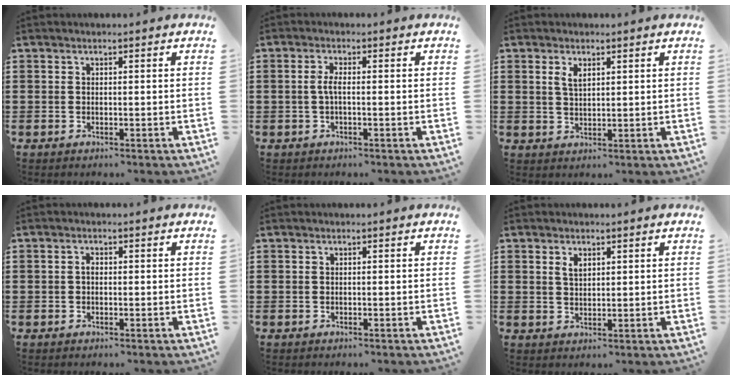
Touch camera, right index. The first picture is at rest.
{"total": 2.3, "force": [-0.4, 0.4, 2.2], "torque": [-0.057, -0.005, -0.014]}
{"total": 2.5, "force": [1.3, 1.2, 1.8], "torque": [-0.039, 0.004, 0.022]}
{"total": 1.0, "force": [-0.1, 0.6, 0.8], "torque": [-0.017, 0.001, -0.003]}
{"total": 0.0}
{"total": 1.9, "force": [1.0, 1.0, 1.3], "torque": [-0.028, 0.004, 0.018]}